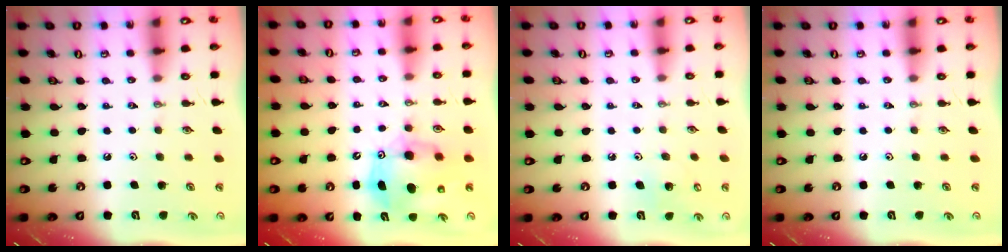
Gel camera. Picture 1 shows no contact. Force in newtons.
{"total": 9.4, "press": 9.1, "slide": 2.4}
{"total": 6.5, "press": 6.5, "slide": 0.4}
{"total": 0.0}